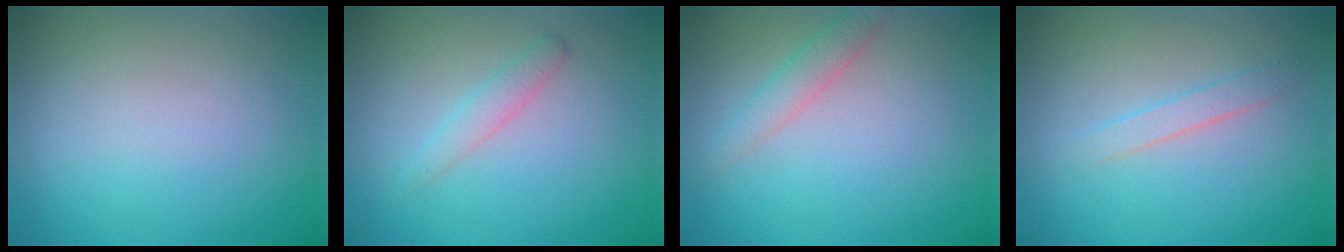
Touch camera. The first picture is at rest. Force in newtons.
{"total": 1.6, "press": 1.6, "slide": 0.1}
{"total": 1.9, "press": 1.9, "slide": 0.0}
{"total": 1.3, "press": 1.3, "slide": 0.1}